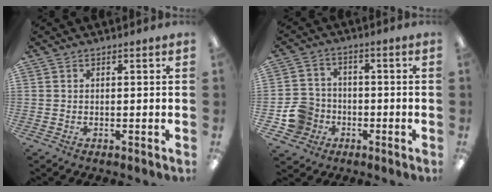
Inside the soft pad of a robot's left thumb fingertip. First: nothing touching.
{"total": 8.7, "force": [-2.8, 8.0, 1.9], "torque": [-0.052, 0.027, -0.043]}